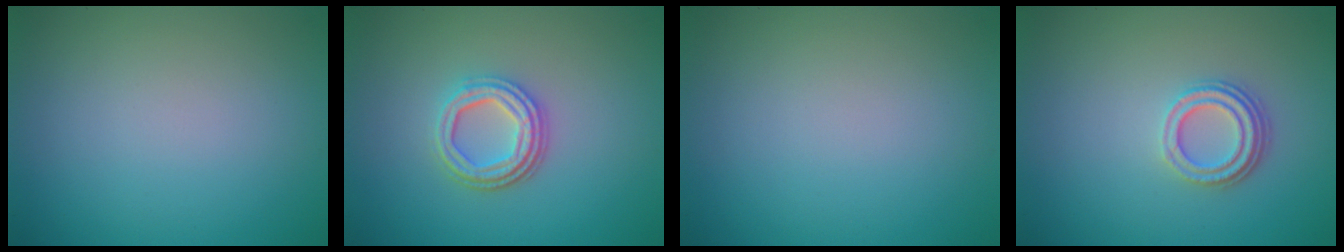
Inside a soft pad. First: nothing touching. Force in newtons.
{"total": 3.6, "press": 3.0, "slide": 2.0}
{"total": 0.0}
{"total": 3.2, "press": 2.4, "slide": 2.1}